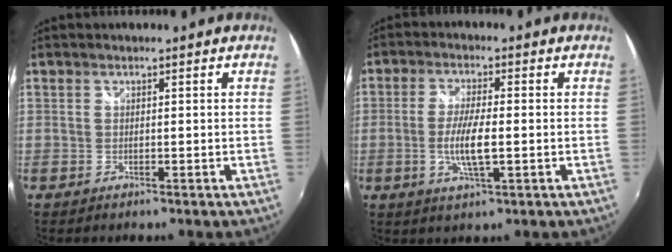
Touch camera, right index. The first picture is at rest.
{"total": 6.8, "force": [-1.2, 1.3, 6.5], "torque": [-0.128, -0.008, -0.023]}